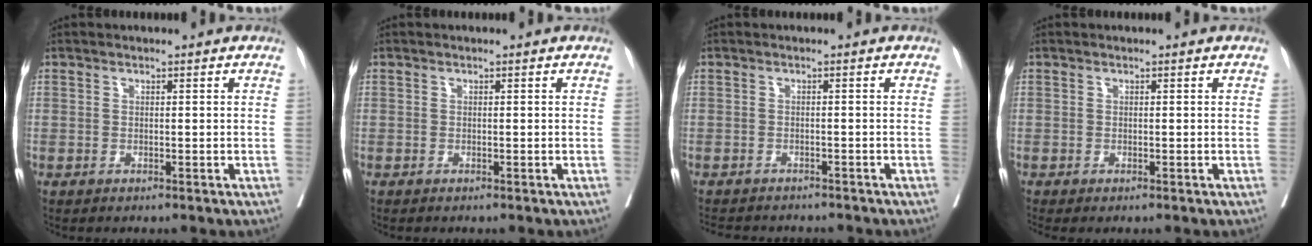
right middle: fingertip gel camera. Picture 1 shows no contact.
{"total": 0.0}
{"total": 8.8, "force": [-8.0, 2.4, 2.8], "torque": [-0.044, -0.005, -0.101]}
{"total": 0.7, "force": [-0.6, 0.1, 0.4], "torque": [-0.003, -0.003, -0.007]}